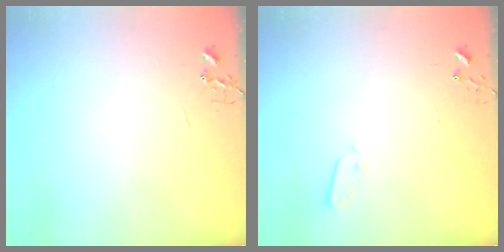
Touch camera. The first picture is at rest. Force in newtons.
{"total": 2.5, "press": 2.5, "slide": 0.4}